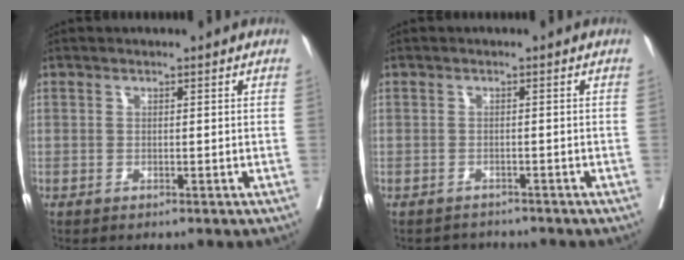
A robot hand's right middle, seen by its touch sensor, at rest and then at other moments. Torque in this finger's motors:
{"motor_torque": [-0.47, -0.42, -0.23, -0.06]}